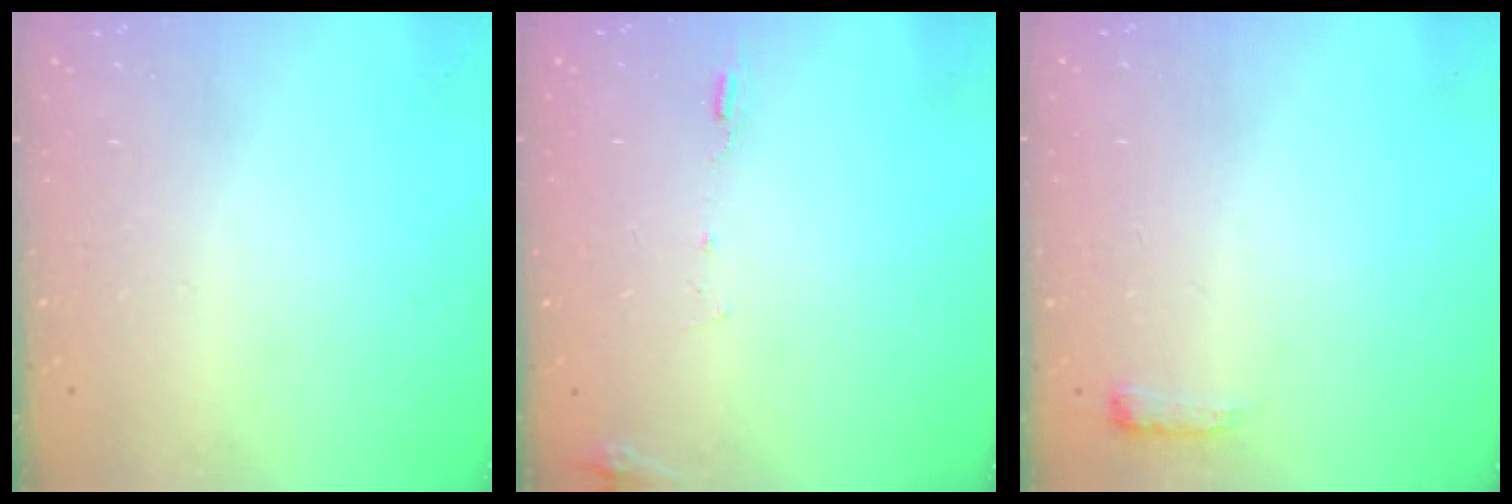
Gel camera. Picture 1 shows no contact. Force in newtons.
{"total": 8.0, "press": 7.8, "slide": 1.8}
{"total": 3.7, "press": 3.6, "slide": 0.5}